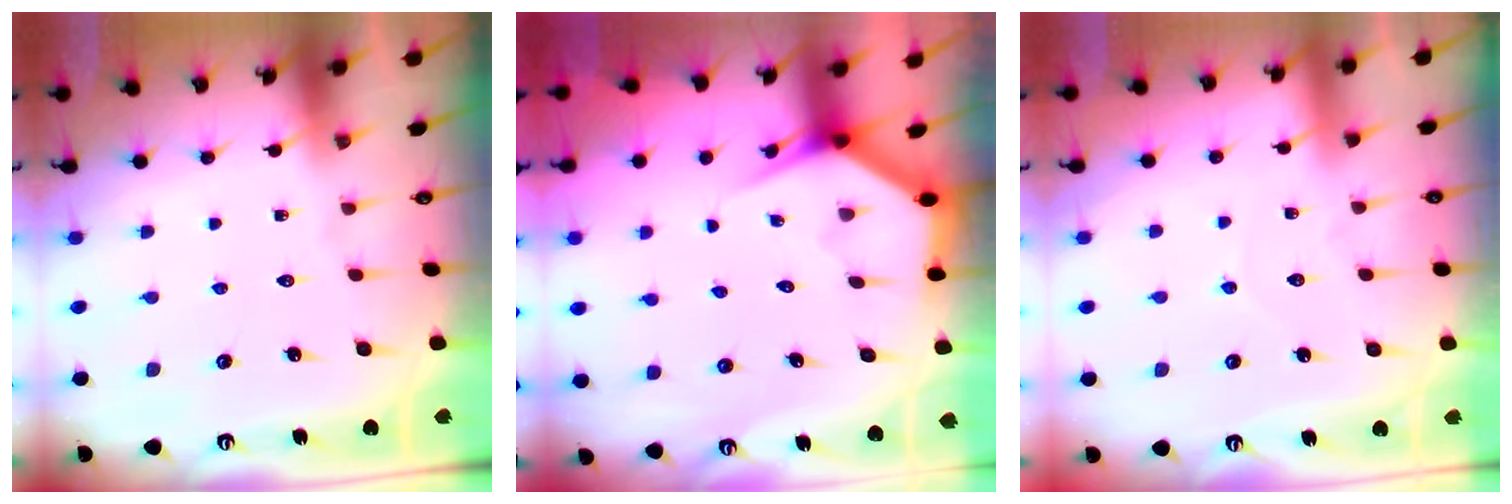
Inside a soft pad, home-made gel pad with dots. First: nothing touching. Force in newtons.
{"total": 3.3, "press": 3.3, "slide": 0.2}
{"total": 3.7, "press": 3.7, "slide": 0.4}